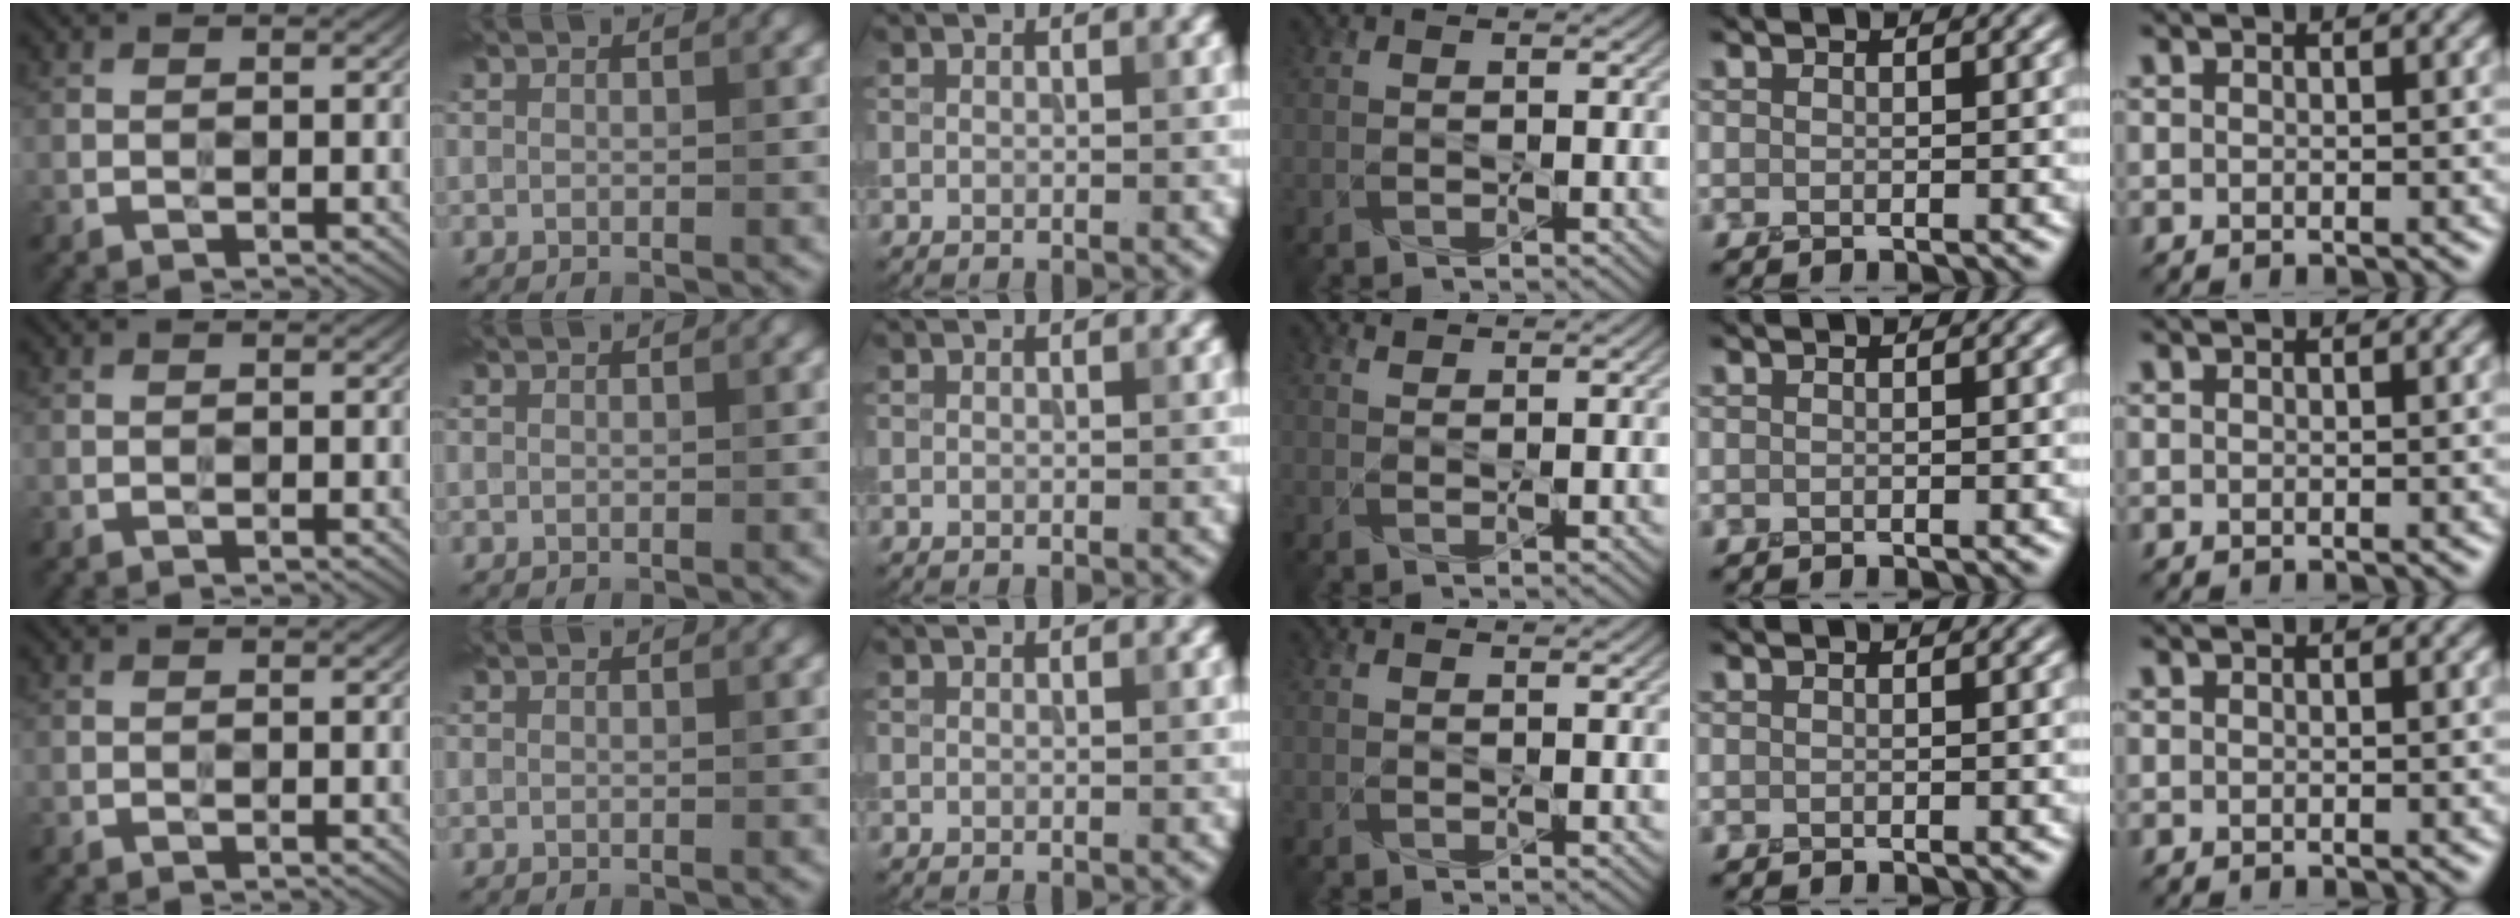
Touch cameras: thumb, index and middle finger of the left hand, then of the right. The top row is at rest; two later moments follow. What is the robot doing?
{"motion": "squeeze", "object": "paper clamp"}